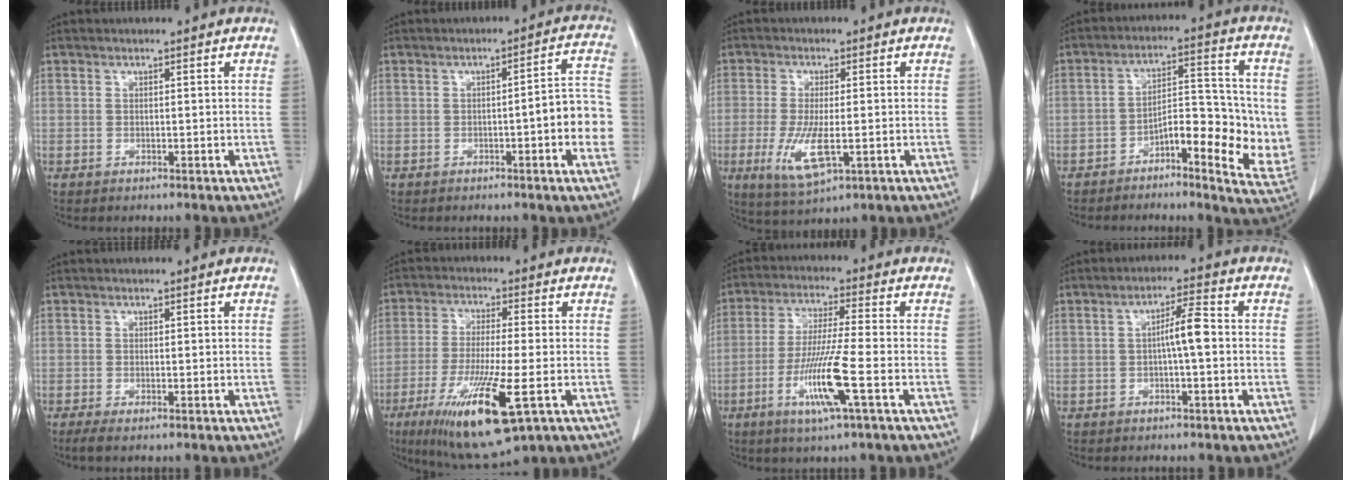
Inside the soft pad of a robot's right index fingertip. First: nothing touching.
{"total": 8.0, "force": [-1.9, 1.1, 7.7], "torque": [-0.084, 0.022, -0.028]}
{"total": 7.4, "force": [-2.0, 2.0, 6.9], "torque": [-0.141, -0.020, -0.030]}
{"total": 11.6, "force": [-2.8, 3.7, 10.6], "torque": [-0.142, 0.017, -0.043]}
{"total": 1.9, "force": [-1.2, 0.4, 1.4], "torque": [-0.029, -0.006, -0.022]}
{"total": 14.9, "force": [-6.1, 1.9, 13.5], "torque": [-0.263, -0.042, -0.101]}
{"total": 10.4, "force": [-3.8, -0.6, 9.7], "torque": [-0.190, -0.016, -0.074]}
{"total": 4.4, "force": [-0.2, 0.3, 4.4], "torque": [-0.070, 0.013, -0.003]}